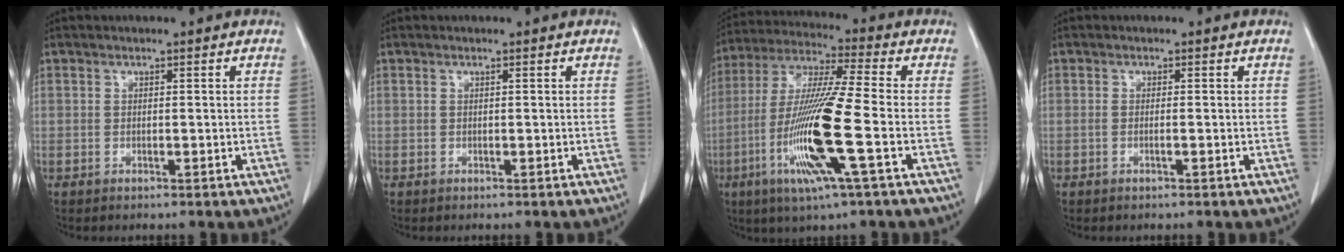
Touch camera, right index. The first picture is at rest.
{"total": 0.0}
{"total": 15.8, "force": [-4.7, -0.2, 15.1], "torque": [-0.315, -0.018, -0.096]}
{"total": 0.6, "force": [-0.2, -0.1, 0.5], "torque": [-0.011, 0.000, -0.003]}